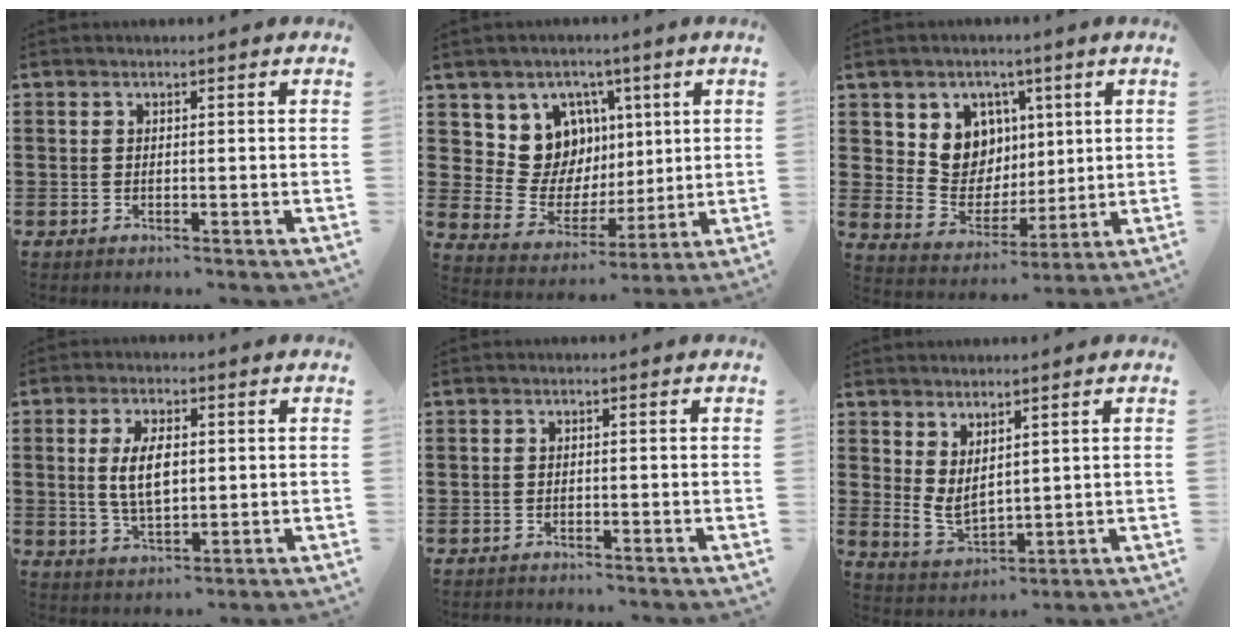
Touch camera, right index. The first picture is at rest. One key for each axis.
{"total": 10.0, "fx": 3.4, "fy": 9.0, "fz": 2.6, "tx": -0.079, "ty": -0.031, "tz": 0.071}
{"total": 8.5, "fx": 3.1, "fy": 7.6, "fz": 2.2, "tx": -0.063, "ty": -0.014, "tz": 0.059}
{"total": 6.5, "fx": 0.7, "fy": 2.9, "fz": 5.8, "tx": -0.114, "ty": 0.004, "tz": 0.006}
{"total": 0.9, "fx": -0.8, "fy": 0.2, "fz": -0.2, "tx": 0.002, "ty": 0.004, "tz": -0.019}
{"total": 3.4, "fx": 2.1, "fy": 1.7, "fz": 2.1, "tx": -0.048, "ty": -0.007, "tz": 0.042}